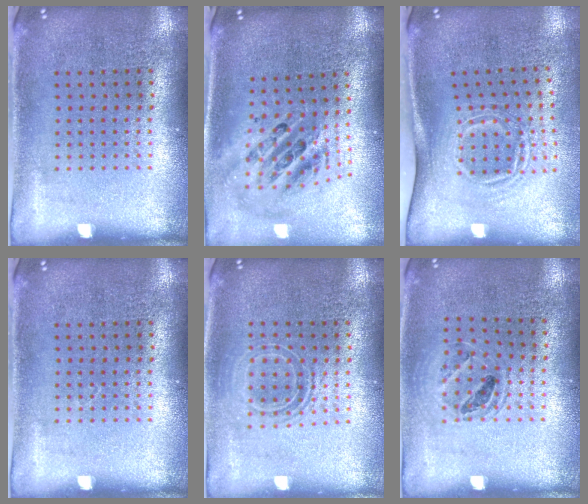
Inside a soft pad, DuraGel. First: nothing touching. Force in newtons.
{"total": 2.4, "press": 1.7, "slide": 1.6}
{"total": 1.7, "press": 1.2, "slide": 1.2}
{"total": 0.0}
{"total": 1.5, "press": 1.2, "slide": 0.9}
{"total": 1.0, "press": 1.0, "slide": 0.2}